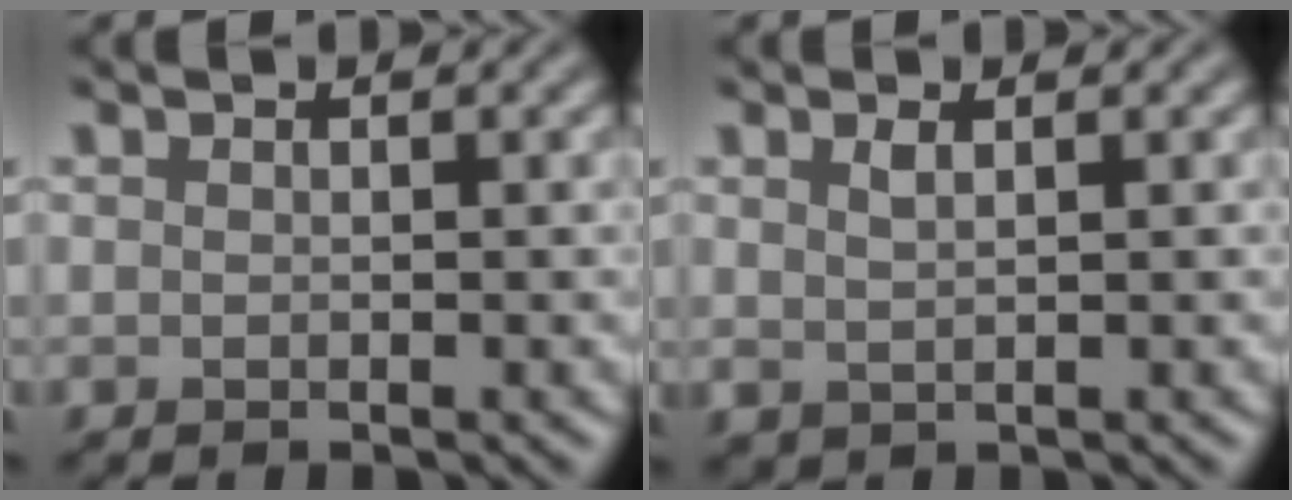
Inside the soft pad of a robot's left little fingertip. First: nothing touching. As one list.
[{"total": 1.2, "force": [0.7, 0.4, 0.9], "torque": [-0.021, 0.000, 0.016]}]